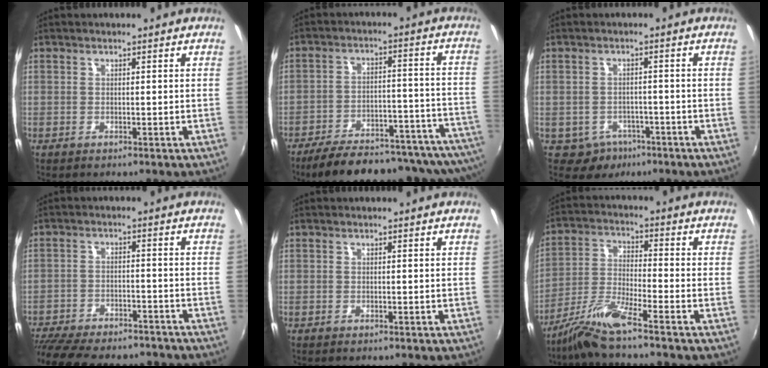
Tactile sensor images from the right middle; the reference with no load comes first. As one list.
[{"total": 26.8, "force": [-24.2, 4.8, 10.6], "torque": [-0.158, -0.019, -0.312]}, {"total": 4.7, "force": [-2.7, 3.7, 0.9], "torque": [-0.029, 0.003, -0.033]}, {"total": 19.0, "force": [-16.0, 6.1, 8.2], "torque": [-0.182, -0.027, -0.233]}, {"total": 0.0}, {"total": 7.5, "force": [-6.1, -1.2, 4.2], "torque": [-0.091, -0.003, -0.122]}]